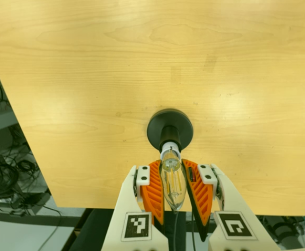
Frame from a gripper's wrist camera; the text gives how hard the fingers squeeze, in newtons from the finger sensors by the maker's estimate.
{"total": 19.3, "left": 18.0, "right": 20.6}